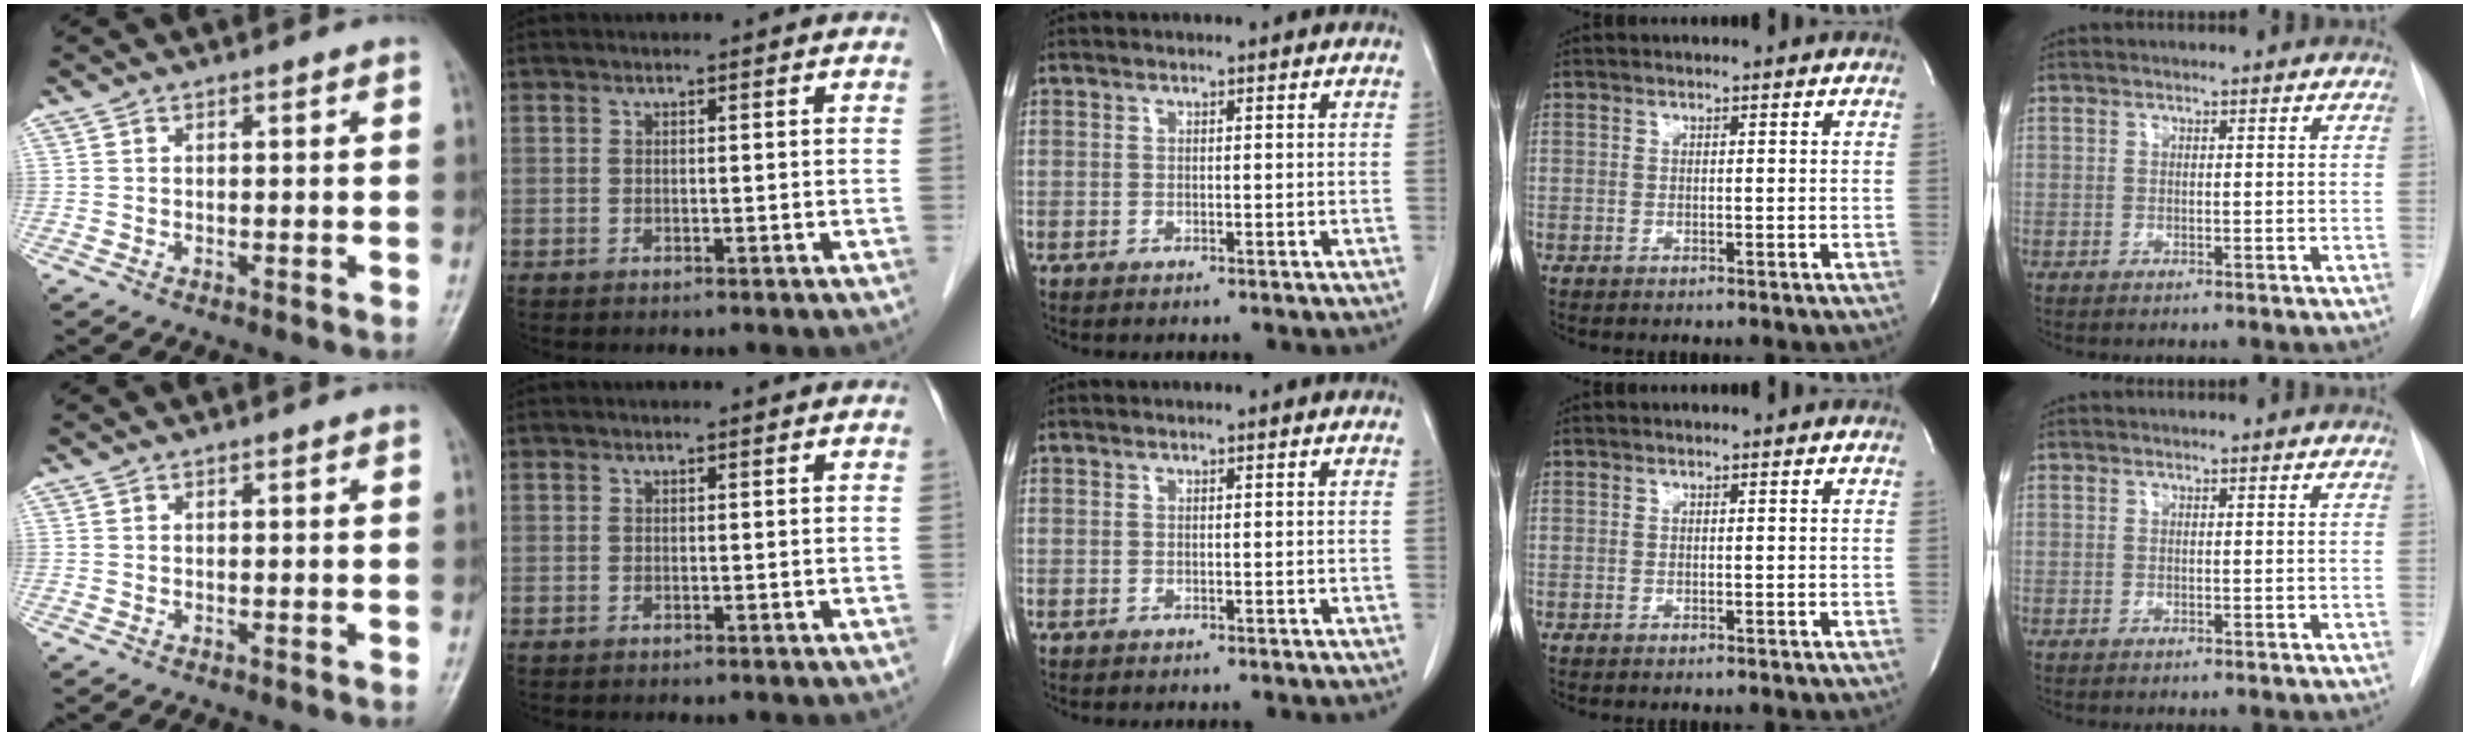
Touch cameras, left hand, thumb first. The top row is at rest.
{}